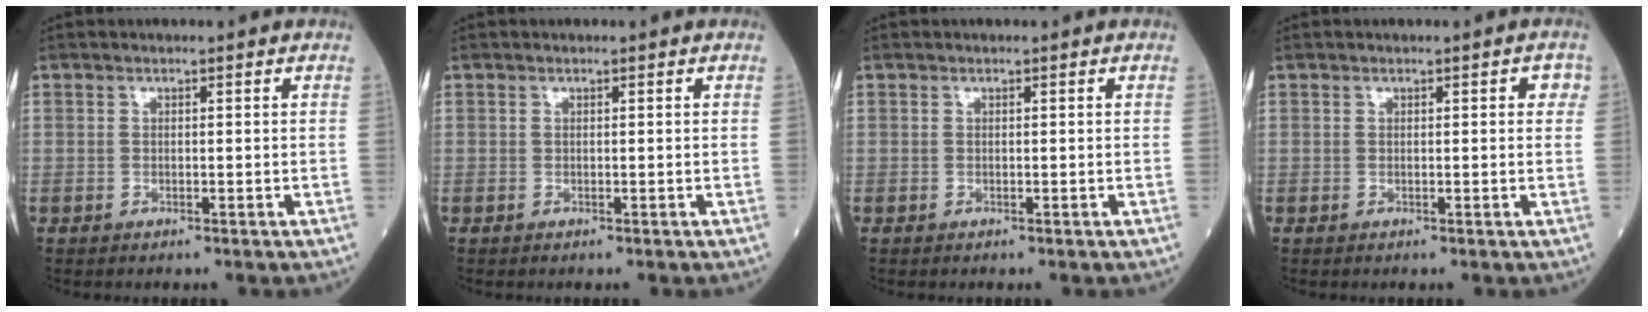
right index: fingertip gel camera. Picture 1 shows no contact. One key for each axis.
{"total": 0.0}
{"total": 0.0}
{"total": 1.7, "fx": 0.5, "fy": 0.7, "fz": 1.5, "tx": -0.013, "ty": 0.007, "tz": 0.005}